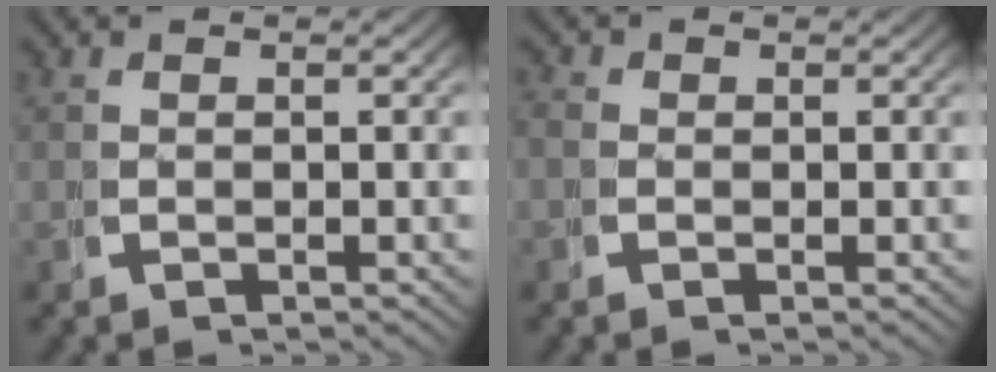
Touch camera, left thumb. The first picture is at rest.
{"total": 0.8, "force": [-0.3, 0.8, 0.0], "torque": [0.002, -0.005, -0.009]}